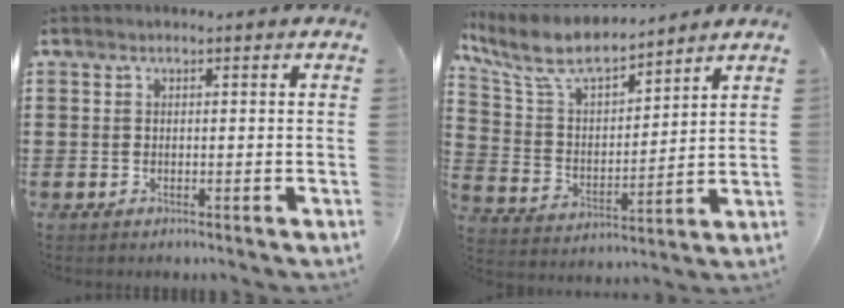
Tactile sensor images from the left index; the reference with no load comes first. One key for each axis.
{"total": 8.6, "fx": 7.4, "fy": 2.2, "fz": 3.8, "tx": -0.107, "ty": -0.039, "tz": 0.130}